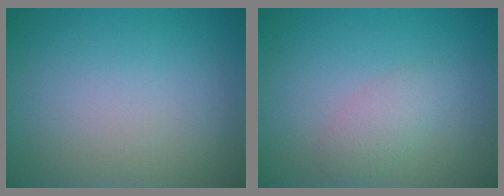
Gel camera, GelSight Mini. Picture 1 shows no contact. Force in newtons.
{"total": 2.1, "press": 2.1, "slide": 0.1}